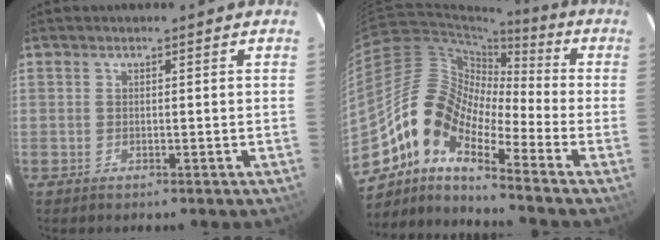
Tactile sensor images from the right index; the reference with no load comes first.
{"total": 12.7, "force": [-7.8, 4.6, 8.9], "torque": [-0.141, 0.011, -0.167]}